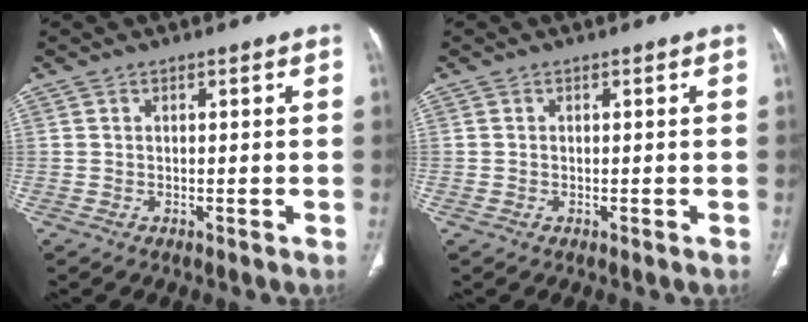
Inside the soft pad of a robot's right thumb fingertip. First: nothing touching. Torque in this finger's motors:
{"motor_torque": [-0.02, 0.17, 0.03, 0.05, 0.06]}